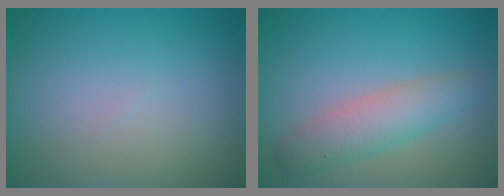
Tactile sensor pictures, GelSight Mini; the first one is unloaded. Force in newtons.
{"total": 3.5, "press": 3.5, "slide": 0.2}